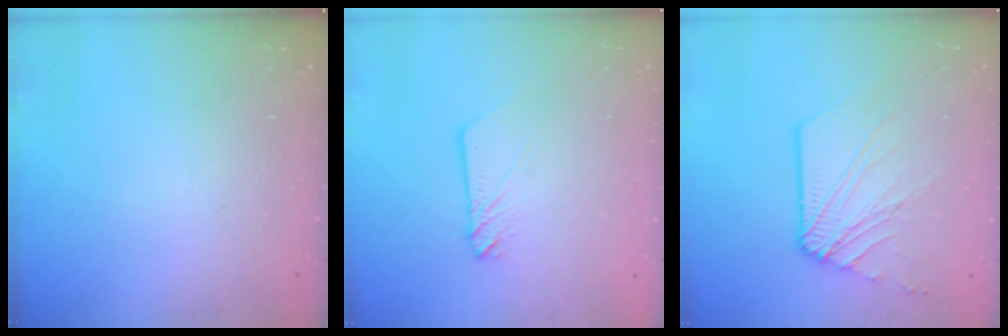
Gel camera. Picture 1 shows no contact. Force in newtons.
{"total": 3.0, "press": 3.0, "slide": 0.2}
{"total": 9.1, "press": 9.0, "slide": 1.2}